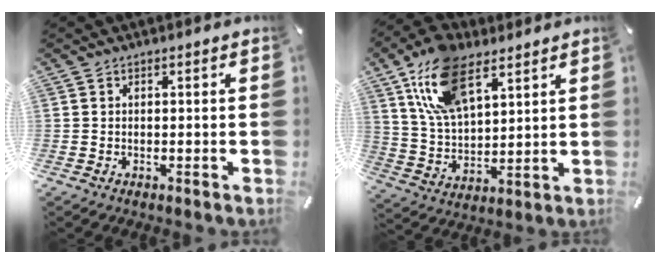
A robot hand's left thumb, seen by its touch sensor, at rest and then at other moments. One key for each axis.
{"total": 15.8, "fx": 9.3, "fy": 8.1, "fz": 10.0, "tx": -0.223, "ty": -0.025, "tz": 0.168}